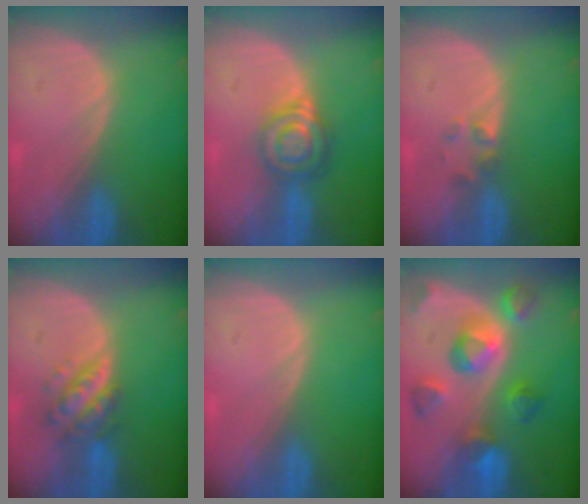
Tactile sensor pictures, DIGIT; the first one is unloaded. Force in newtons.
{"total": 6.7, "press": 5.7, "slide": 3.4}
{"total": 1.9, "press": 1.7, "slide": 0.8}
{"total": 5.6, "press": 5.2, "slide": 2.1}
{"total": 0.0}
{"total": 10.0, "press": 8.9, "slide": 4.6}